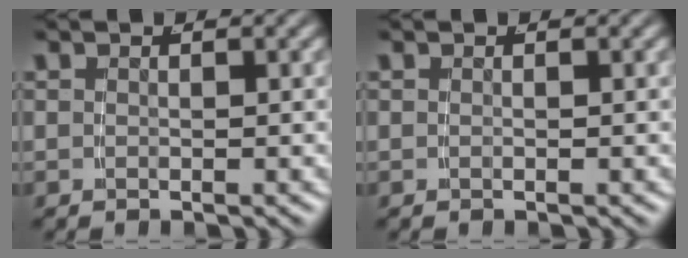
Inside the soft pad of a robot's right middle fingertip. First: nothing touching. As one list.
[{"total": 0.0}]